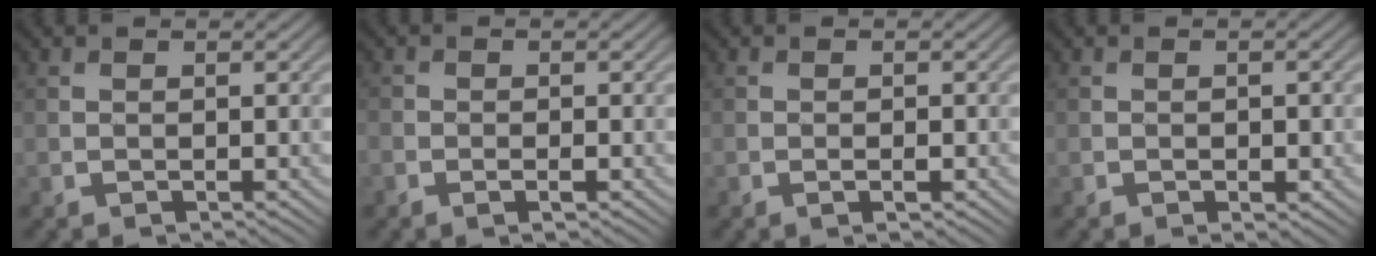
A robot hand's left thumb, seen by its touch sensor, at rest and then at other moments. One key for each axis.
{"total": 1.8, "fx": -1.0, "fy": 0.9, "fz": 1.3, "tx": -0.026, "ty": -0.001, "tz": -0.022}
{"total": 1.4, "fx": -0.6, "fy": 0.5, "fz": 1.2, "tx": -0.021, "ty": 0.001, "tz": -0.012}
{"total": 1.8, "fx": -0.5, "fy": 1.0, "fz": 1.4, "tx": -0.018, "ty": -0.001, "tz": -0.006}